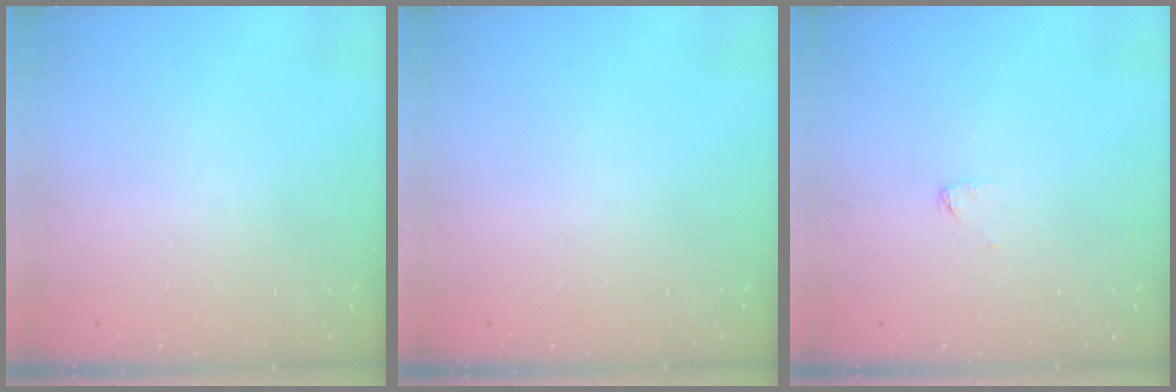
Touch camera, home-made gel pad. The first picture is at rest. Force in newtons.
{"total": 0.0}
{"total": 3.1, "press": 3.1, "slide": 0.2}